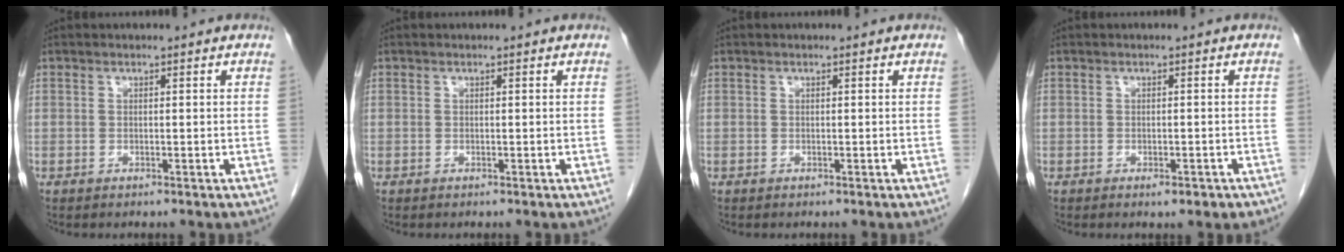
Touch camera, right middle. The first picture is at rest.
{"total": 0.0}
{"total": 0.0}
{"total": 2.0, "force": [-1.2, 0.6, 1.5], "torque": [-0.018, -0.002, -0.013]}